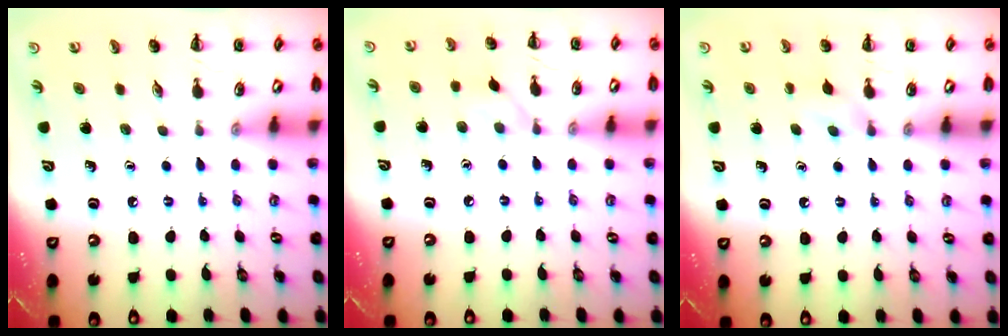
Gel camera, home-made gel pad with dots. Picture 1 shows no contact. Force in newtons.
{"total": 3.1, "press": 2.9, "slide": 1.2}
{"total": 4.9, "press": 4.6, "slide": 1.7}